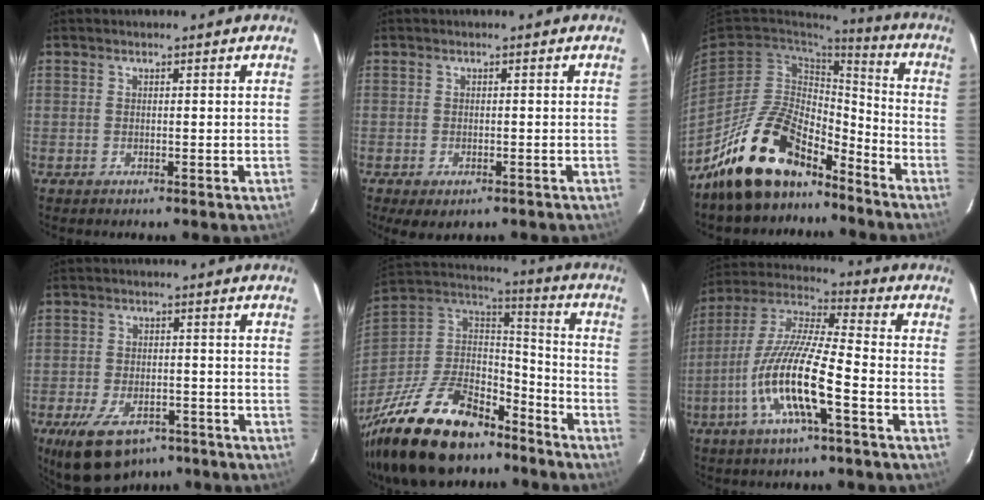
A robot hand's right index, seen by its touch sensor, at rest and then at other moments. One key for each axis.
{"total": 4.2, "fx": -2.6, "fy": 2.1, "fz": 2.6, "tx": -0.054, "ty": -0.019, "tz": -0.037}
{"total": 18.2, "fx": -13.6, "fy": 7.9, "fz": 9.0, "tx": -0.185, "ty": 0.022, "tz": -0.229}
{"total": 13.7, "fx": -9.0, "fy": 7.0, "fz": 7.5, "tx": -0.166, "ty": -0.016, "tz": -0.143}
{"total": 30.8, "fx": -21.5, "fy": 14.2, "fz": 16.8, "tx": -0.363, "ty": -0.008, "tz": -0.344}
{"total": 15.1, "fx": -5.9, "fy": 2.0, "fz": 13.7, "tx": -0.273, "ty": -0.005, "tz": -0.121}